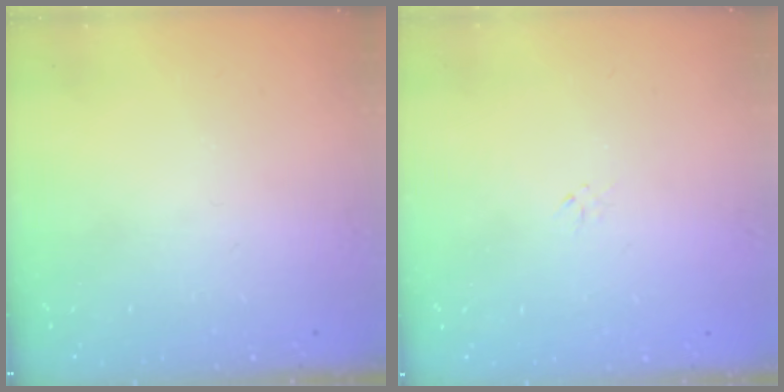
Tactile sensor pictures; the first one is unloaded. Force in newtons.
{"total": 0.0}